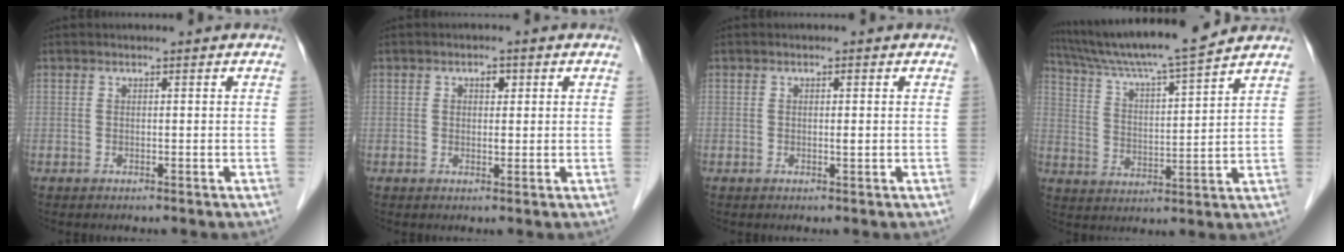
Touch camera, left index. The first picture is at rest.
{"total": 2.0, "force": [0.7, 1.3, 1.4], "torque": [-0.022, 0.005, 0.011]}
{"total": 1.0, "force": [0.1, 0.3, 0.9], "torque": [-0.015, 0.000, 0.002]}
{"total": 15.0, "force": [13.4, -0.9, 6.6], "torque": [-0.123, 0.010, 0.222]}